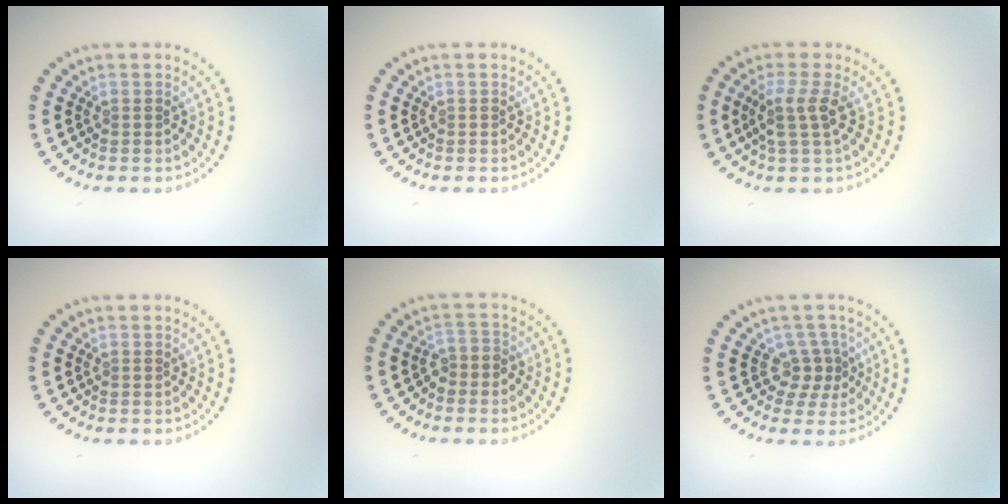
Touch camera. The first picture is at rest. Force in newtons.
{"total": 0.0}
{"total": 2.5, "press": 2.0, "slide": 1.6}
{"total": 0.0}
{"total": 1.7, "press": 1.3, "slide": 1.0}
{"total": 2.5, "press": 1.7, "slide": 1.9}